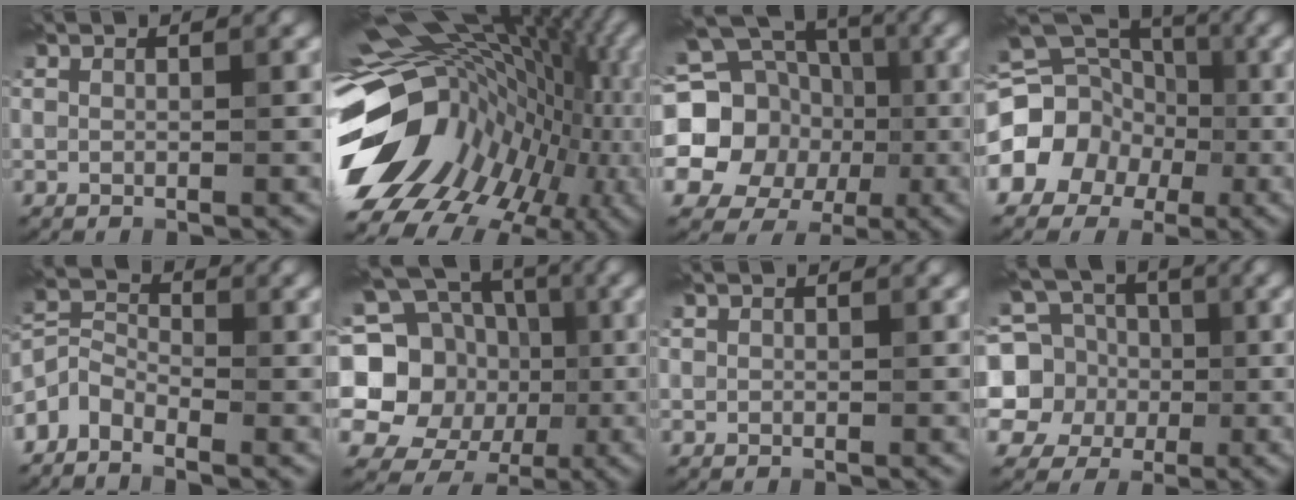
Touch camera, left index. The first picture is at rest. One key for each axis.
{"total": 16.5, "fx": -1.4, "fy": 11.9, "fz": 11.4, "tx": -0.167, "ty": -0.008, "tz": 0.002}
{"total": 16.4, "fx": 0.0, "fy": 14.9, "fz": 6.9, "tx": -0.159, "ty": 0.021, "tz": -0.022}
{"total": 13.3, "fx": -4.0, "fy": 11.9, "fz": 4.3, "tx": -0.105, "ty": -0.004, "tz": -0.091}
{"total": 3.2, "fx": -2.9, "fy": 1.3, "fz": 0.7, "tx": -0.015, "ty": 0.007, "tz": -0.070}
{"total": 13.7, "fx": 0.0, "fy": 12.4, "fz": 5.7, "tx": -0.140, "ty": 0.027, "tz": -0.010}
{"total": 0.0}
{"total": 7.2, "fx": -0.3, "fy": 6.7, "fz": 2.6, "tx": -0.055, "ty": 0.020, "tz": -0.041}